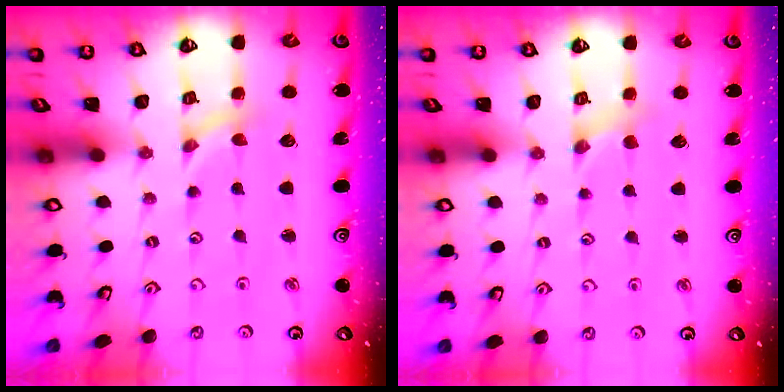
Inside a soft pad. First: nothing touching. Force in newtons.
{"total": 1.8, "press": 1.7, "slide": 0.3}